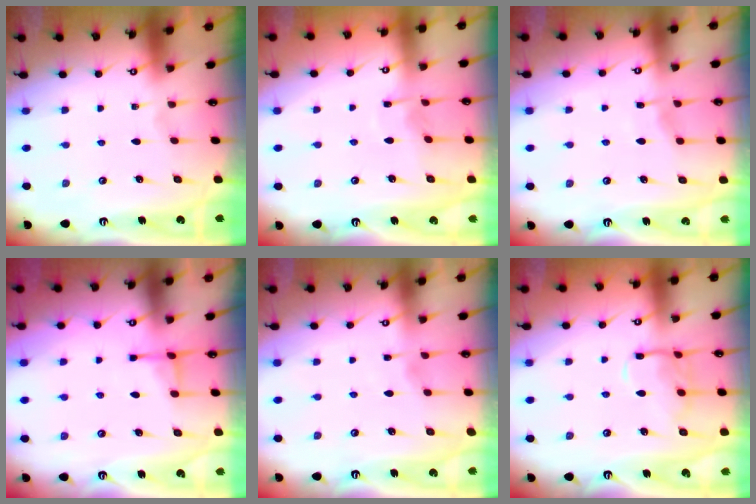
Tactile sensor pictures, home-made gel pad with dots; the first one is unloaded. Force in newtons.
{"total": 3.2, "press": 3.2, "slide": 0.4}
{"total": 4.0, "press": 3.9, "slide": 0.5}
{"total": 4.2, "press": 4.1, "slide": 0.6}
{"total": 1.9, "press": 1.9, "slide": 0.4}
{"total": 11.1, "press": 11.1, "slide": 0.9}